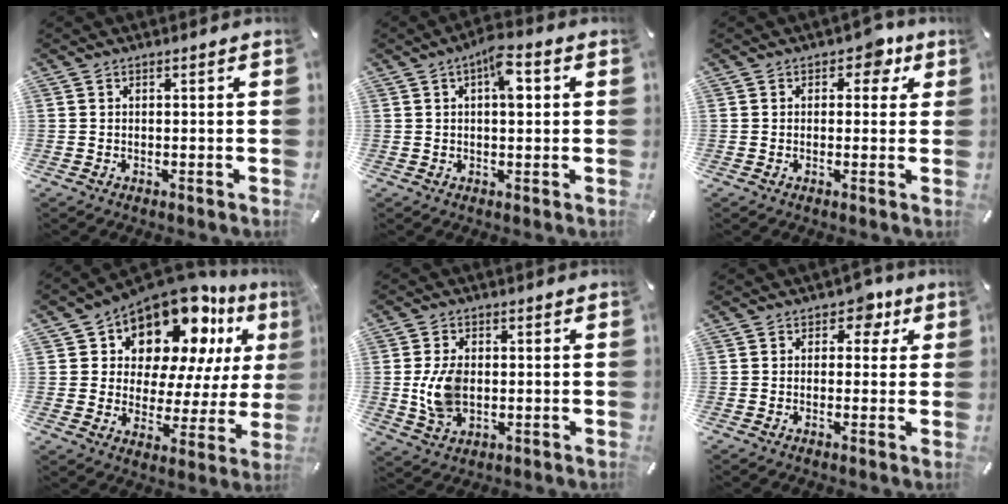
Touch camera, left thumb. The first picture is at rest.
{"total": 6.6, "force": [1.7, 2.9, 5.7], "torque": [-0.075, -0.004, 0.019]}
{"total": 4.9, "force": [2.1, 3.2, 3.0], "torque": [-0.020, -0.005, 0.026]}
{"total": 16.7, "force": [12.6, 8.1, 7.3], "torque": [-0.131, -0.101, 0.219]}
{"total": 8.9, "force": [0.0, 6.2, 6.4], "torque": [-0.140, -0.001, -0.001]}
{"total": 5.2, "force": [2.1, 3.7, 3.0], "torque": [-0.020, -0.005, 0.027]}